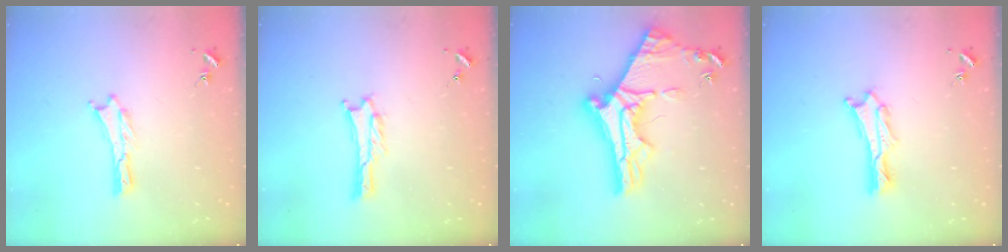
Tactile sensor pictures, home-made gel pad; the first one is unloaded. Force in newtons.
{"total": 1.0, "press": 1.0, "slide": 0.1}
{"total": 11.2, "press": 11.1, "slide": 1.2}
{"total": 1.1, "press": 1.1, "slide": 0.2}